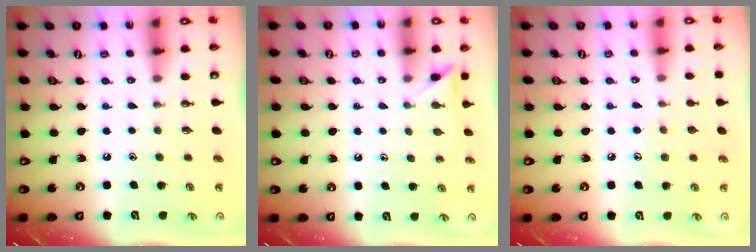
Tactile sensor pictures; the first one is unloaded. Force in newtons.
{"total": 3.3, "press": 3.3, "slide": 0.4}
{"total": 6.6, "press": 6.5, "slide": 0.7}